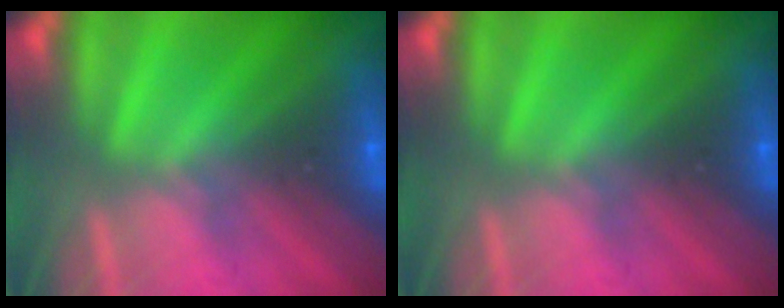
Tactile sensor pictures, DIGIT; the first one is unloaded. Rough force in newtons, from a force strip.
{"total": 0.0}